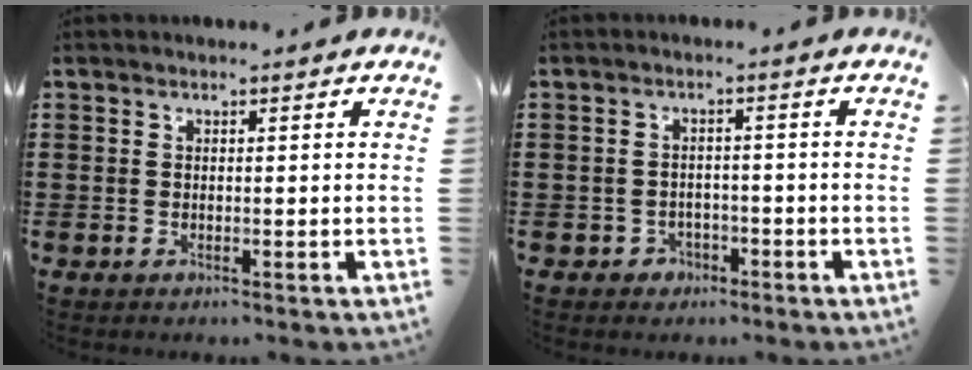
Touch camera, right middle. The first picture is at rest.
{"total": 1.9, "force": [-1.5, 1.2, 0.1], "torque": [-0.011, 0.000, -0.036]}